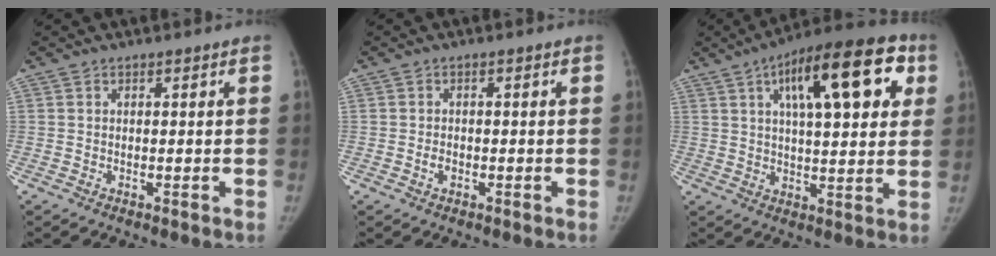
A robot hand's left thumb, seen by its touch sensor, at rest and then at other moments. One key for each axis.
{"total": 1.3, "fx": -0.7, "fy": 0.9, "fz": 0.6, "tx": -0.012, "ty": 0.004, "tz": -0.012}
{"total": 20.8, "fx": 7.8, "fy": 7.8, "fz": 17.7, "tx": -0.234, "ty": 0.010, "tz": 0.110}